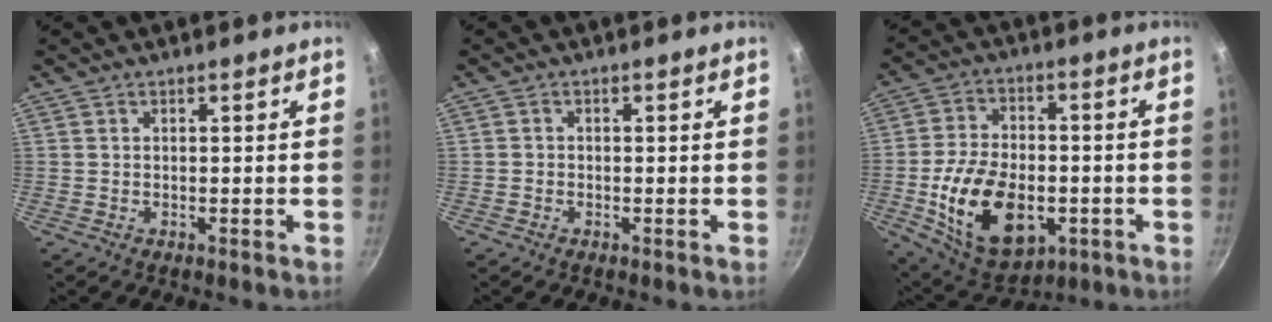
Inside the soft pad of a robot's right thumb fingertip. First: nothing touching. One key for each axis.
{"total": 0.6, "fx": -0.3, "fy": 0.5, "fz": 0.2, "tx": -0.004, "ty": 0.003, "tz": -0.008}
{"total": 18.7, "fx": -4.4, "fy": 11.6, "fz": 14.0, "tx": -0.233, "ty": 0.013, "tz": -0.061}